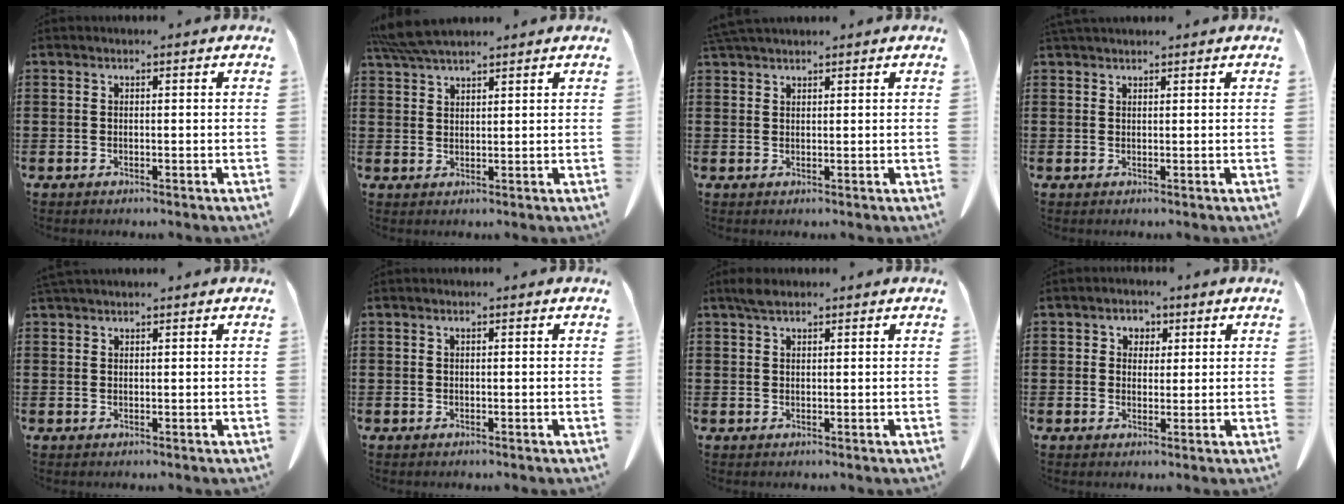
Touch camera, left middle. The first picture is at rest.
{"total": 5.2, "force": [4.5, 0.8, 2.4], "torque": [-0.059, -0.006, 0.086]}
{"total": 1.9, "force": [1.8, 0.3, 0.6], "torque": [-0.017, 0.001, 0.036]}
{"total": 1.2, "force": [1.1, 0.2, 0.3], "torque": [-0.008, 0.000, 0.022]}
{"total": 1.0, "force": [1.0, 0.1, 0.3], "torque": [-0.008, 0.000, 0.019]}
{"total": 0.0}
{"total": 2.0, "force": [1.5, 0.7, 1.1], "torque": [-0.025, 0.004, 0.027]}
{"total": 2.1, "force": [0.8, 1.9, 0.4], "torque": [-0.011, 0.009, 0.011]}